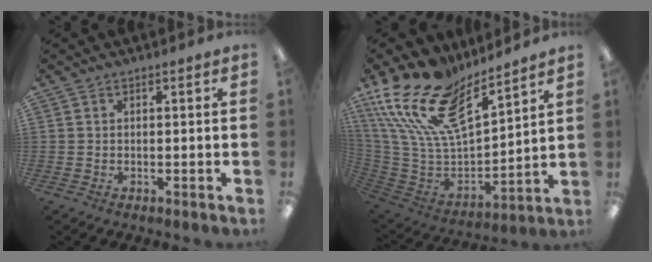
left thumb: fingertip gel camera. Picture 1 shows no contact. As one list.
[{"total": 22.1, "force": [13.9, 10.8, 13.2], "torque": [-0.251, -0.092, 0.252]}]